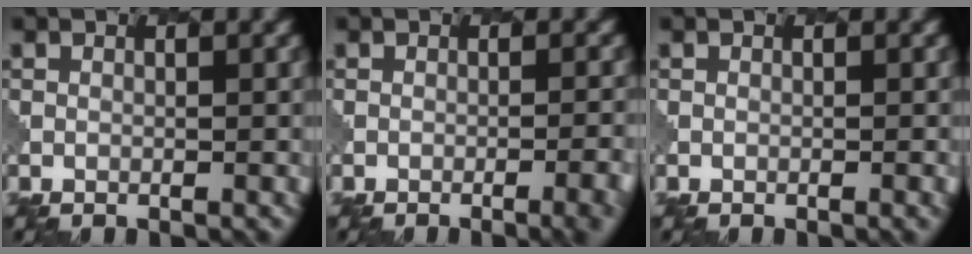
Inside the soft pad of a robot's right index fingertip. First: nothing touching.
{"total": 4.5, "force": [-2.3, 1.7, 3.5], "torque": [-0.014, 0.015, -0.027]}
{"total": 1.0, "force": [-0.1, 0.4, 0.9], "torque": [-0.003, 0.002, -0.003]}